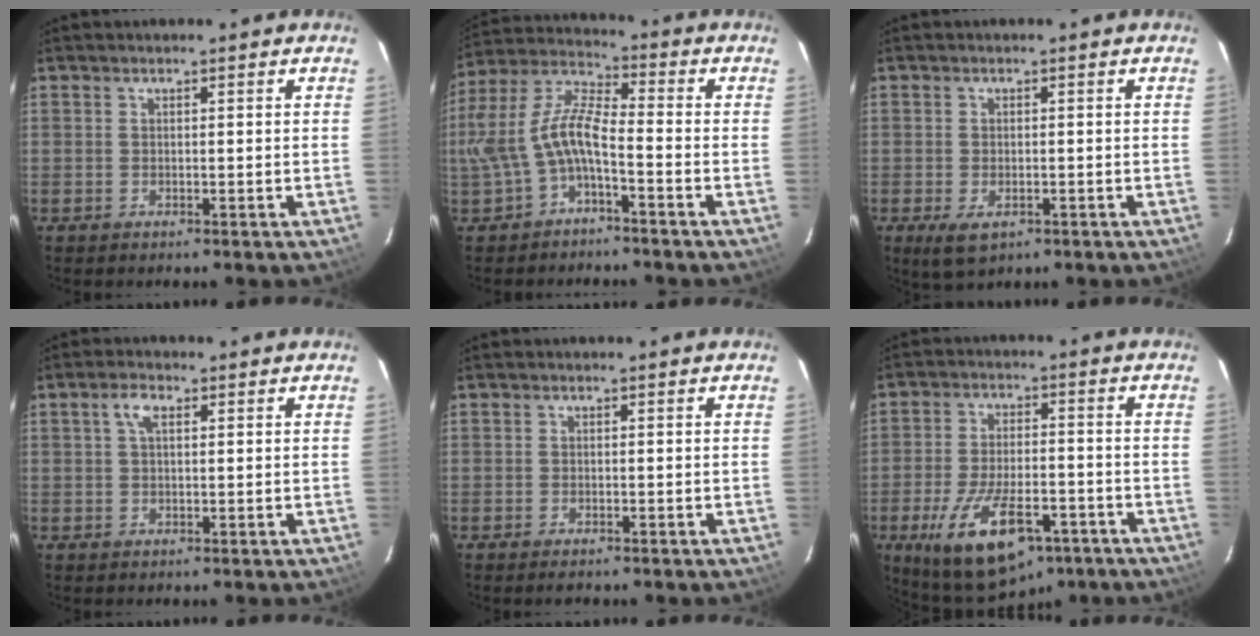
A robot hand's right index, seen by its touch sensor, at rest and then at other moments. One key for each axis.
{"total": 10.8, "fx": -3.6, "fy": 3.7, "fz": 9.5, "tx": -0.216, "ty": 0.014, "tz": -0.068}
{"total": 4.8, "fx": -2.3, "fy": 2.6, "fz": 3.4, "tx": -0.071, "ty": -0.016, "tz": -0.033}
{"total": 3.1, "fx": 1.1, "fy": 1.4, "fz": 2.5, "tx": -0.048, "ty": 0.010, "tz": 0.021}
{"total": 1.5, "fx": -1.2, "fy": 0.5, "fz": 0.8, "tx": -0.017, "ty": -0.003, "tz": -0.021}
{"total": 17.0, "fx": -9.1, "fy": 7.5, "fz": 12.3, "tx": -0.234, "ty": -0.023, "tz": -0.136}